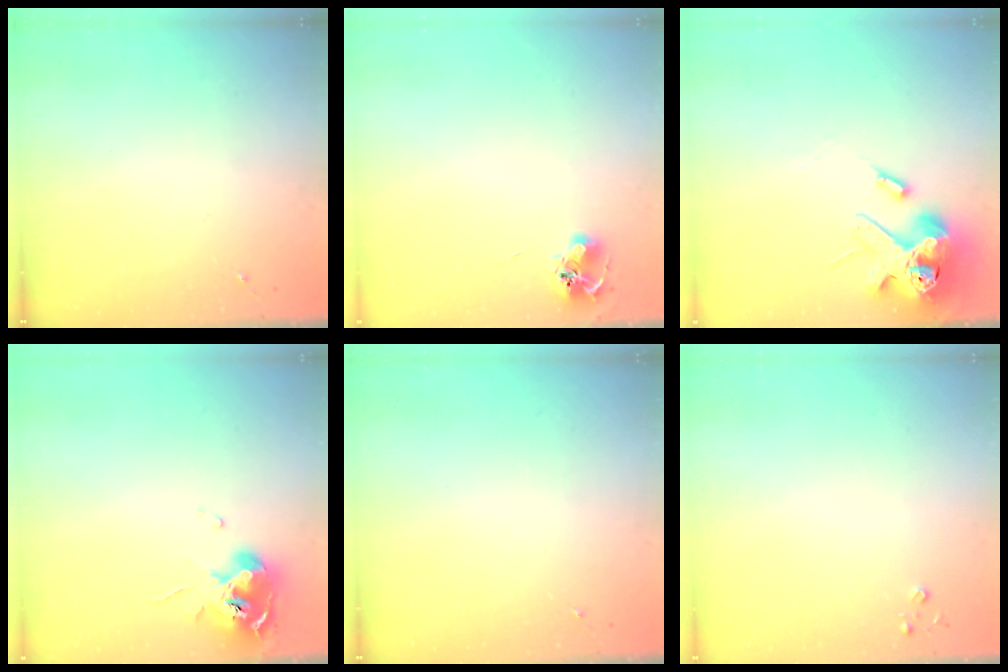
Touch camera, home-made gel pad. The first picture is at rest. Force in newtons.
{"total": 6.8, "press": 6.8, "slide": 0.9}
{"total": 14.2, "press": 14.0, "slide": 2.3}
{"total": 10.8, "press": 10.7, "slide": 1.2}
{"total": 0.0}
{"total": 2.6, "press": 2.6, "slide": 0.3}